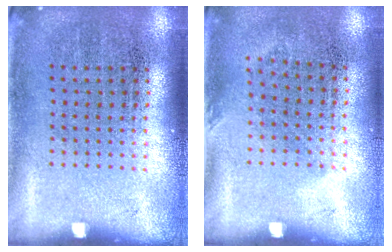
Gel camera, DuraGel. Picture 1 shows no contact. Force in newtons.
{"total": 0.9, "press": 0.7, "slide": 0.5}